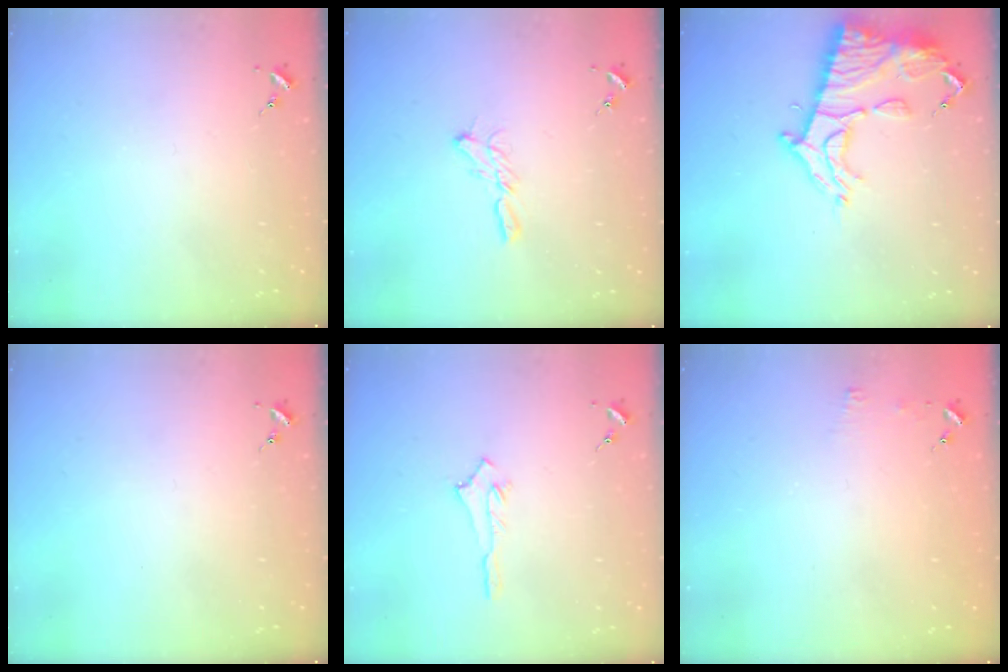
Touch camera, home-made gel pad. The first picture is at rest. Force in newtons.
{"total": 6.9, "press": 6.9, "slide": 0.1}
{"total": 15.9, "press": 15.9, "slide": 1.4}
{"total": 0.0}
{"total": 2.5, "press": 2.5, "slide": 0.4}
{"total": 3.5, "press": 3.5, "slide": 0.3}